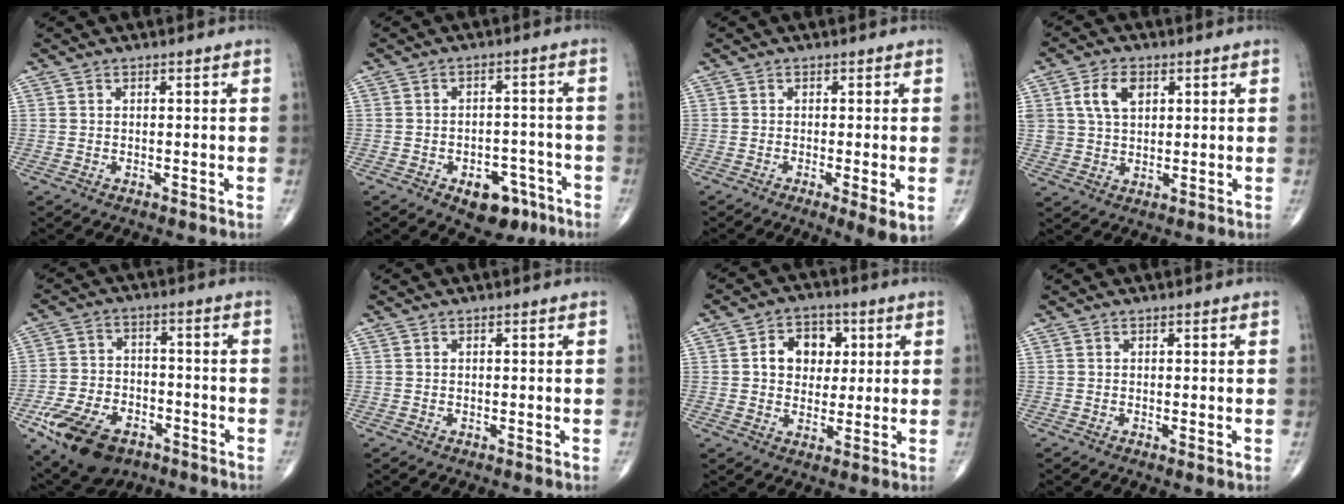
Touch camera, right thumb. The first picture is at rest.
{"total": 8.7, "force": [-4.8, 5.3, 5.0], "torque": [-0.040, 0.036, -0.058]}
{"total": 4.7, "force": [-1.2, 0.8, 4.4], "torque": [-0.077, -0.017, -0.023]}
{"total": 7.1, "force": [2.6, 4.7, 4.6], "torque": [-0.078, -0.005, 0.050]}
{"total": 15.2, "force": [-8.1, 9.1, 9.0], "torque": [-0.159, 0.029, -0.138]}
{"total": 0.0}
{"total": 8.7, "force": [1.9, 6.8, 5.0], "torque": [-0.032, 0.002, 0.027]}
{"total": 0.6, "force": [0.0, 0.1, 0.6], "torque": [-0.013, -0.004, -0.003]}